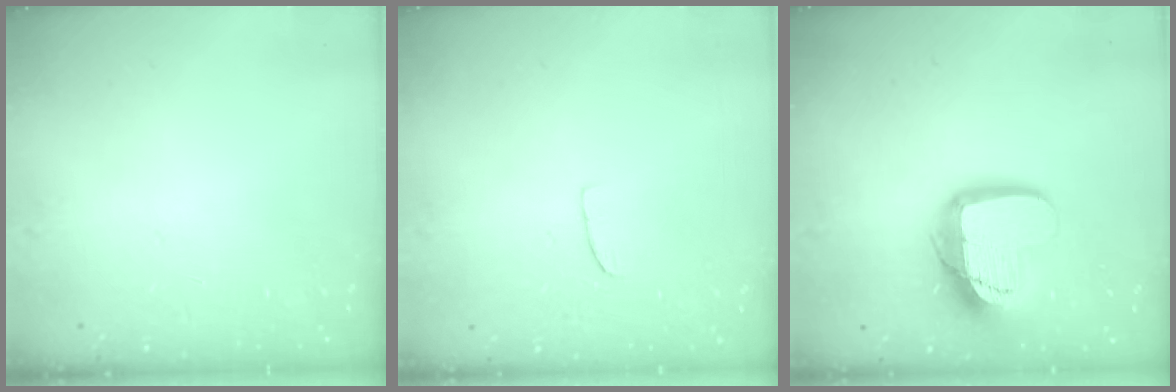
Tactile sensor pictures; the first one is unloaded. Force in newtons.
{"total": 4.7, "press": 4.7, "slide": 0.3}
{"total": 16.0, "press": 16.0, "slide": 1.4}